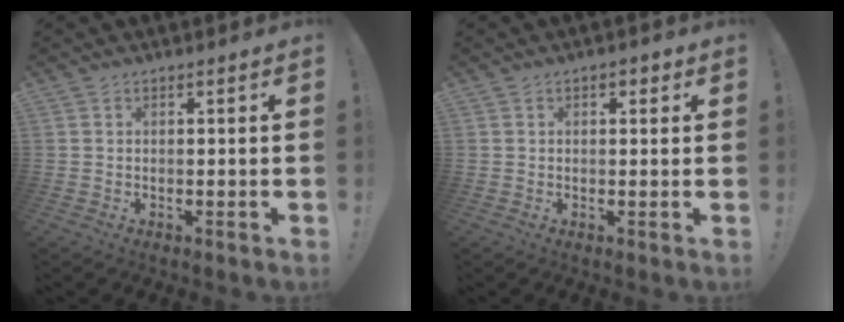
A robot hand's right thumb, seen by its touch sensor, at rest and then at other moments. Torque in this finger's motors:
{"motor_torque": [0.05, -0.08, 0.02, -0.03, 0.00]}